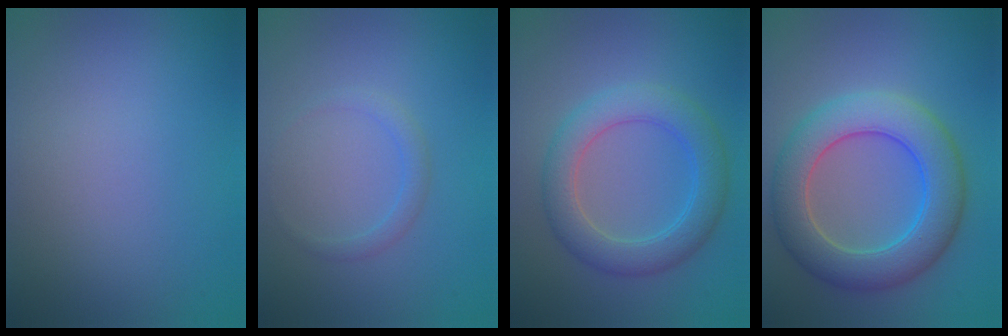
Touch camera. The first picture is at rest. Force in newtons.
{"total": 1.2, "press": 1.2, "slide": 0.0}
{"total": 4.7, "press": 4.7, "slide": 0.0}
{"total": 7.3, "press": 7.3, "slide": 0.3}